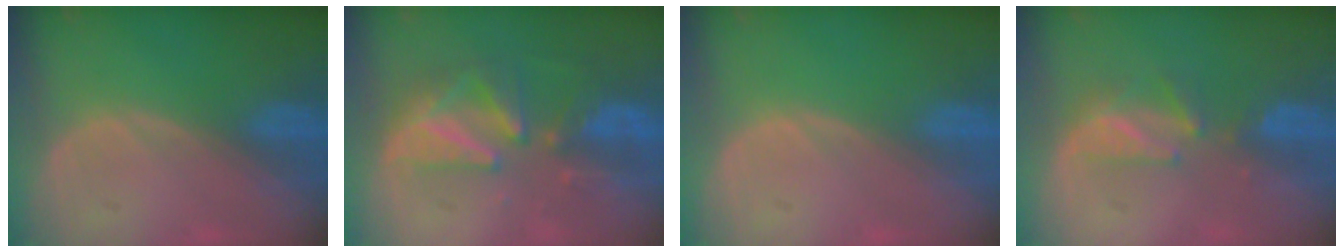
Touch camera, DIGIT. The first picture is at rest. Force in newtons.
{"total": 8.5, "press": 8.0, "slide": 2.6}
{"total": 0.0}
{"total": 3.7, "press": 3.6, "slide": 0.8}